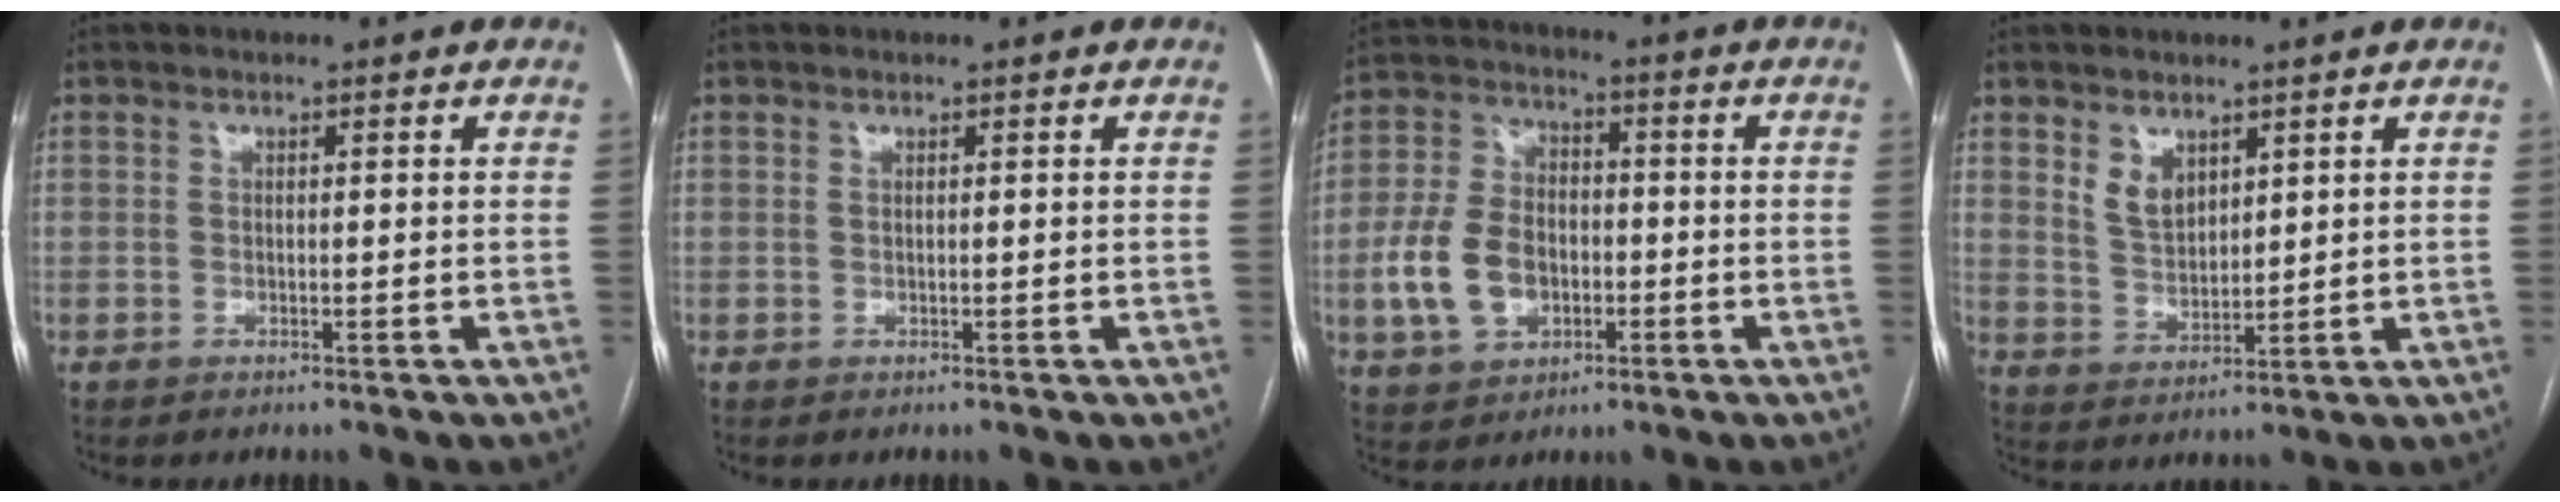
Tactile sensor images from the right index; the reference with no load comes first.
{"total": 0.0}
{"total": 10.5, "force": [-2.5, 7.2, 7.2], "torque": [-0.168, 0.018, -0.040]}
{"total": 4.8, "force": [2.9, 2.8, 2.6], "torque": [-0.054, -0.002, 0.068]}